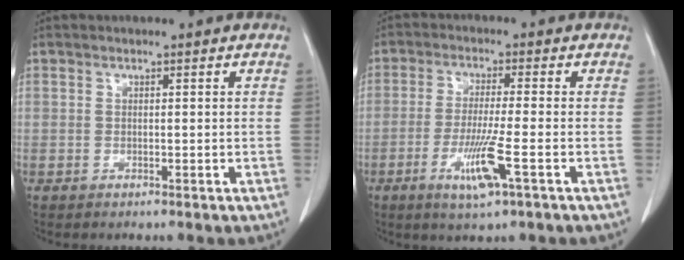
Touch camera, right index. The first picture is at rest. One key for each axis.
{"total": 7.4, "fx": -2.9, "fy": -0.1, "fz": 6.8, "tx": -0.131, "ty": -0.020, "tz": -0.054}